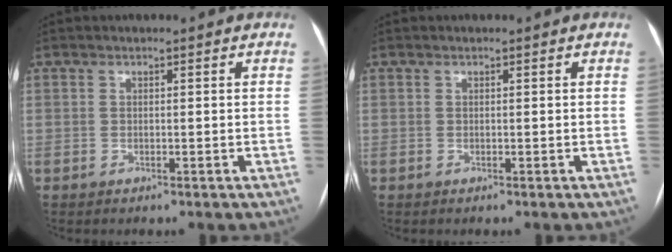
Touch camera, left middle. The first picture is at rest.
{"total": 0.0}